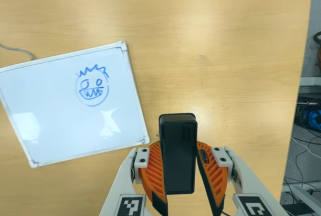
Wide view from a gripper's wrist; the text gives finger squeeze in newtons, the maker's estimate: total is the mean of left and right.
{"total": 5.6, "left": 5.5, "right": 5.7}